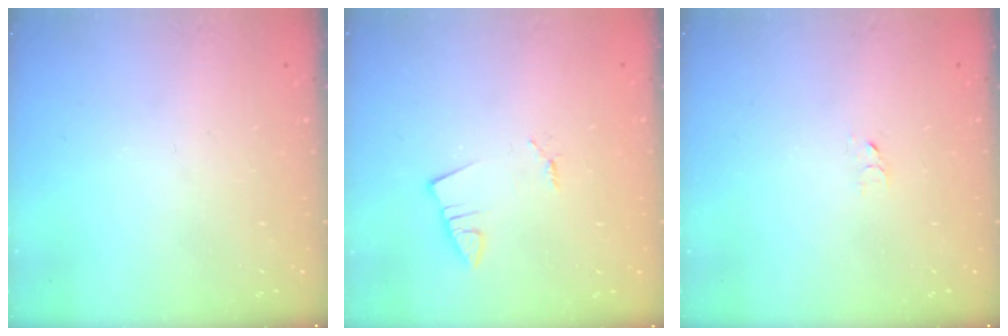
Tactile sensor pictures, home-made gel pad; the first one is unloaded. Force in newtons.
{"total": 1.3, "press": 1.2, "slide": 0.1}
{"total": 2.7, "press": 2.7, "slide": 0.2}